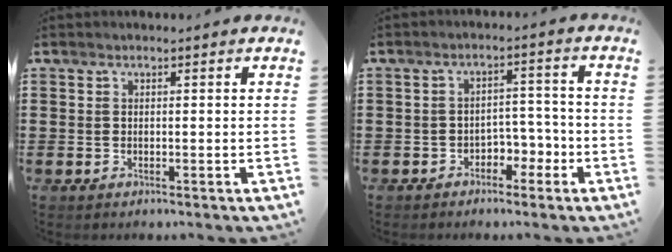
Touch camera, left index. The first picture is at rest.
{"total": 3.7, "force": [-2.7, 2.0, 1.4], "torque": [-0.030, 0.010, -0.056]}